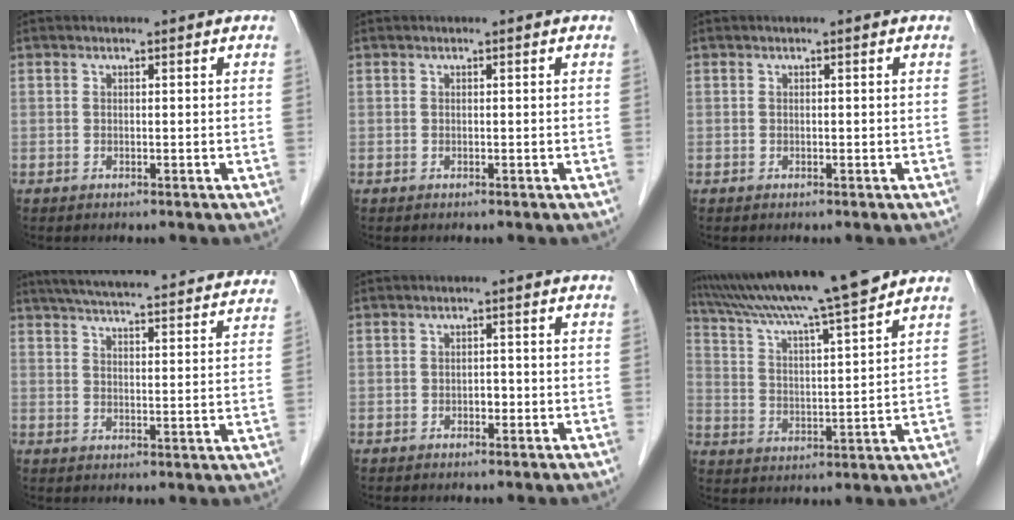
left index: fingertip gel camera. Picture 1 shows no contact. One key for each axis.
{"total": 0.0}
{"total": 0.0}
{"total": 27.5, "fx": 25.2, "fy": 3.1, "fz": 10.6, "tx": -0.172, "ty": -0.018, "tz": 0.316}
{"total": 1.3, "fx": -0.7, "fy": 0.7, "fz": 0.9, "tx": -0.011, "ty": 0.000, "tz": -0.013}
{"total": 15.9, "fx": 13.8, "fy": -1.2, "fz": 8.0, "tx": -0.142, "ty": 0.004, "tz": 0.221}